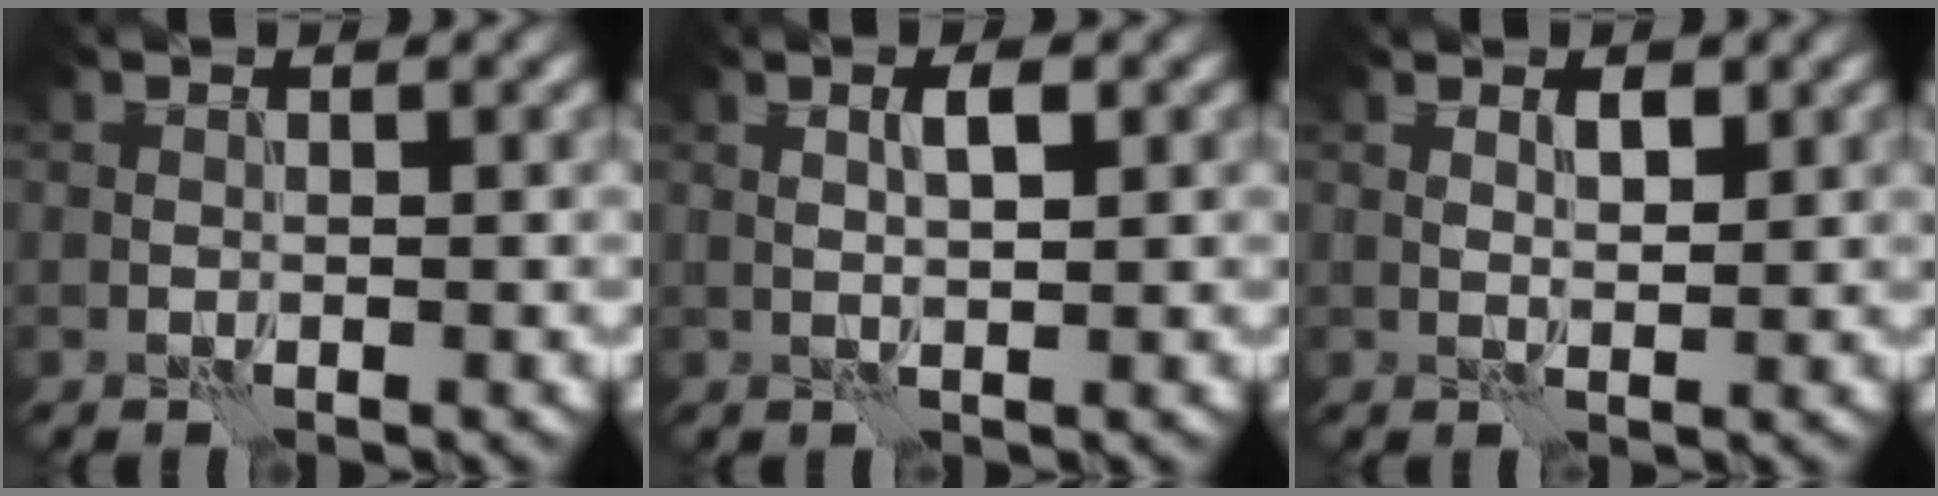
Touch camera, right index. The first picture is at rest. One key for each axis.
{"total": 1.9, "fx": 0.6, "fy": 0.4, "fz": 1.8, "tx": -0.032, "ty": 0.003, "tz": 0.009}
{"total": 1.3, "fx": 0.8, "fy": 0.6, "fz": 0.9, "tx": -0.016, "ty": -0.004, "tz": 0.016}